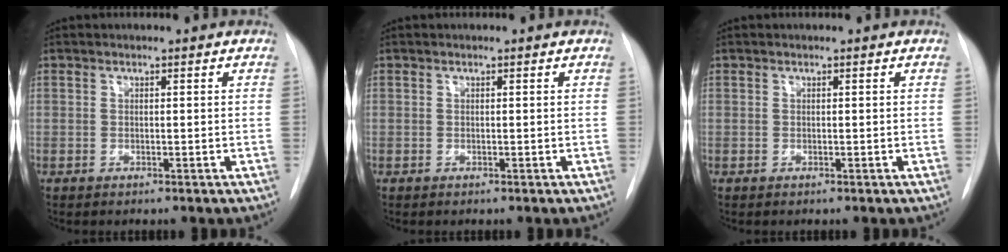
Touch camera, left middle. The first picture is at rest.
{"total": 0.0}
{"total": 0.0}